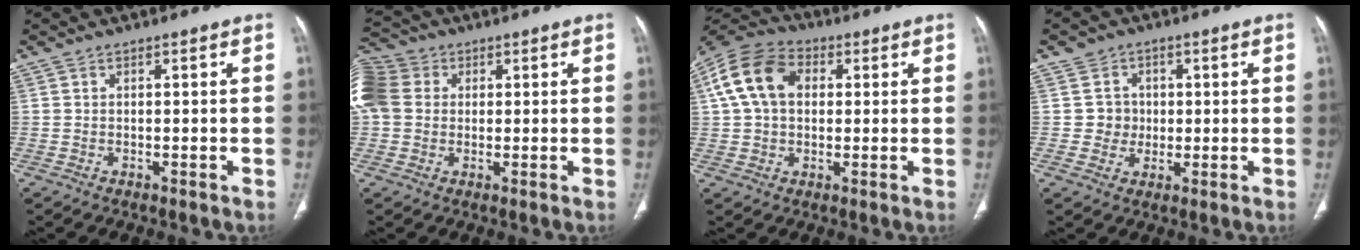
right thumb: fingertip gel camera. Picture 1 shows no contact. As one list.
[{"total": 13.0, "force": [2.7, 10.9, 6.6], "torque": [-0.164, 0.033, 0.046]}, {"total": 12.9, "force": [2.7, 9.1, 8.6], "torque": [-0.157, 0.025, 0.039]}, {"total": 4.9, "force": [0.4, 4.9, 0.1], "torque": [0.035, 0.009, 0.003]}]